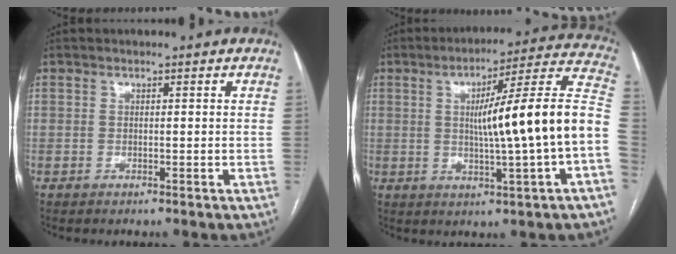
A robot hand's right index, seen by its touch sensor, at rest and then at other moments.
{"total": 17.0, "force": [-0.9, -0.7, 17.0], "torque": [-0.243, 0.022, -0.017]}